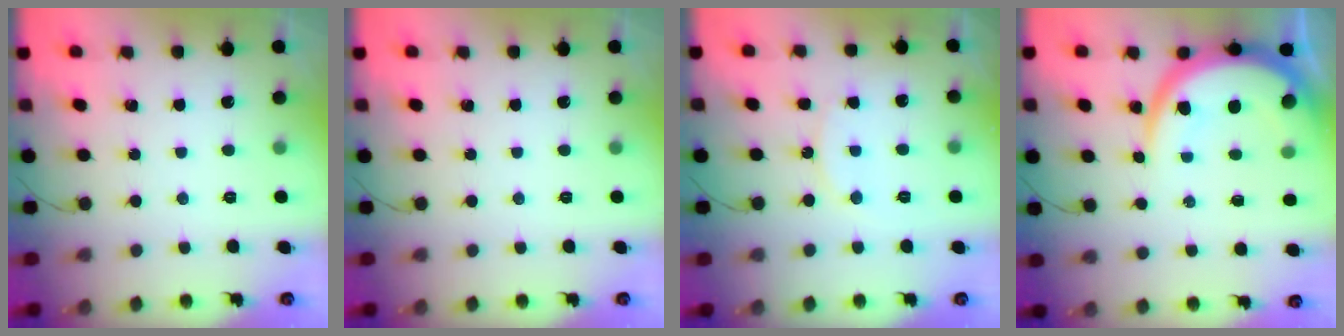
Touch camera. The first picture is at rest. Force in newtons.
{"total": 0.0}
{"total": 9.9, "press": 9.9, "slide": 0.7}
{"total": 11.7, "press": 11.6, "slide": 1.1}